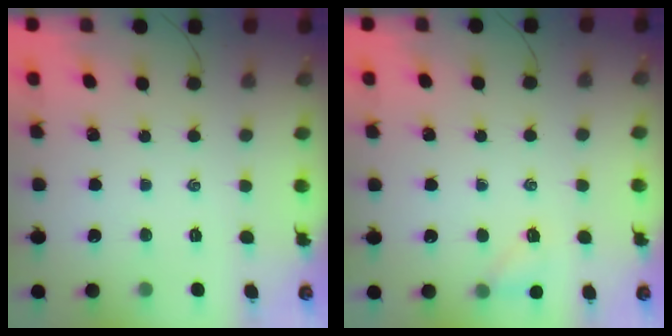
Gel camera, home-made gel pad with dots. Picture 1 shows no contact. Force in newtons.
{"total": 5.7, "press": 5.6, "slide": 0.9}